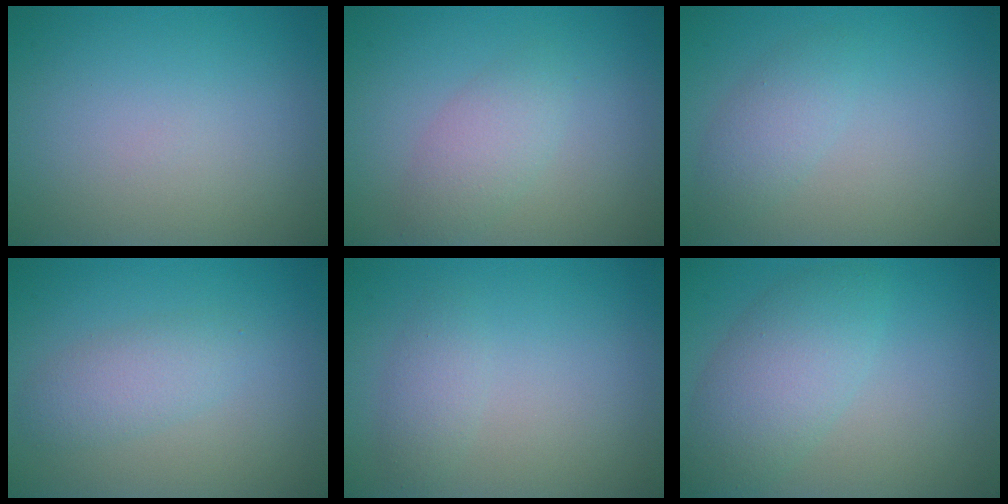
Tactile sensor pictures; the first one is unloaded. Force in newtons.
{"total": 2.4, "press": 2.4, "slide": 0.1}
{"total": 2.0, "press": 2.0, "slide": 0.2}
{"total": 2.5, "press": 2.5, "slide": 0.2}
{"total": 1.5, "press": 1.5, "slide": 0.1}
{"total": 4.7, "press": 4.7, "slide": 0.2}